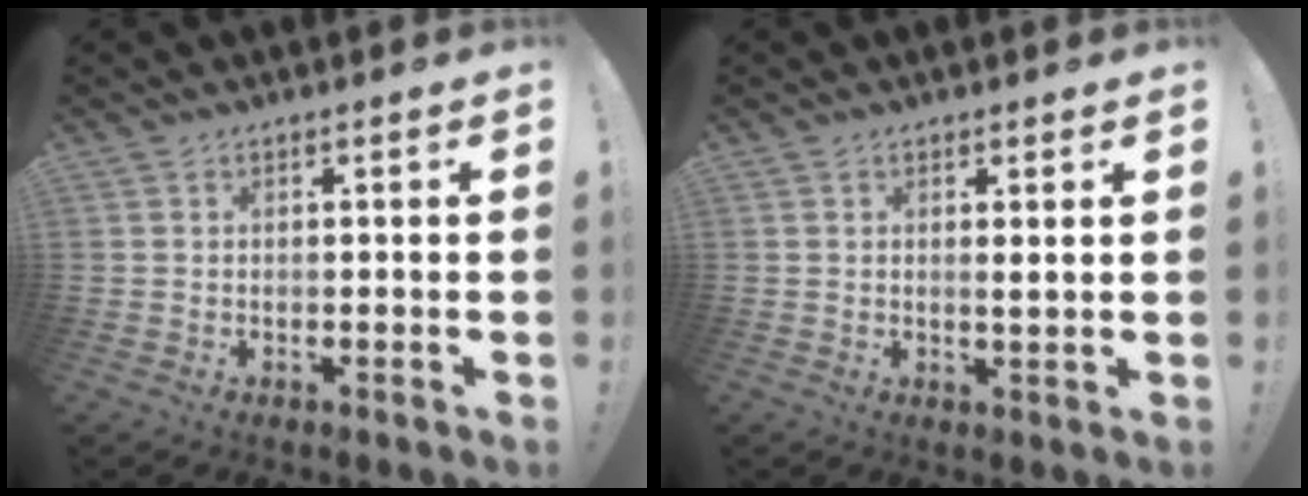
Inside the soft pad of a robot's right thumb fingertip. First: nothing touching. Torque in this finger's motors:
{"motor_torque": [-0.02, -0.18, -0.10, 0.42, 0.02]}